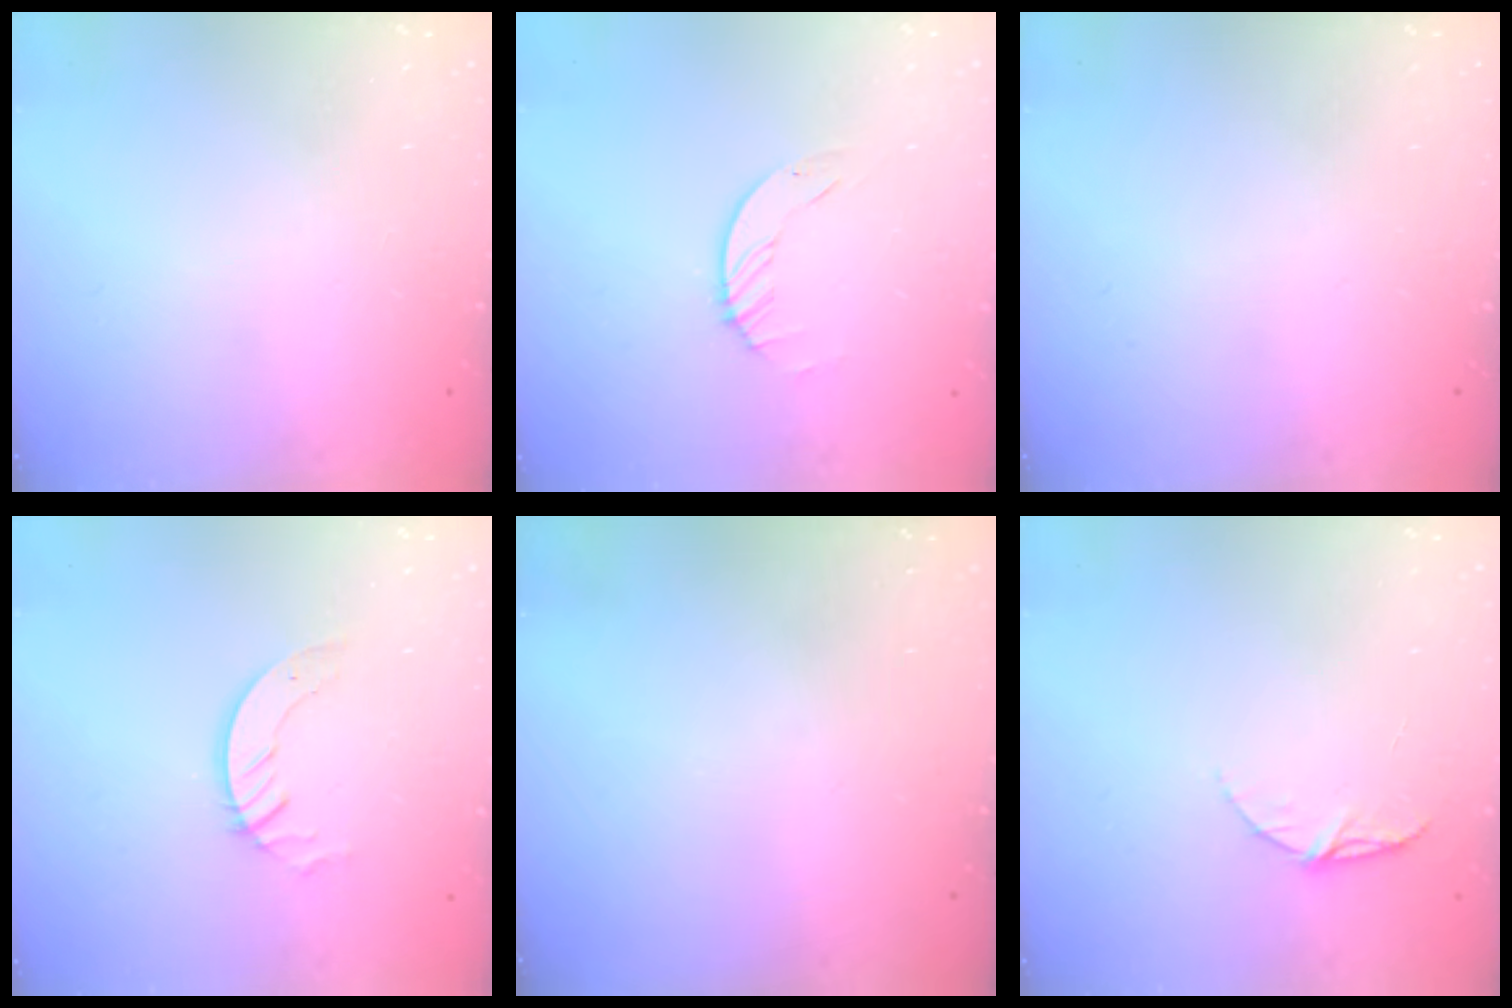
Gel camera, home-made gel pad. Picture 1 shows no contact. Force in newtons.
{"total": 1.2, "press": 1.2, "slide": 0.2}
{"total": 0.0}
{"total": 2.8, "press": 2.8, "slide": 0.2}
{"total": 0.0}
{"total": 5.6, "press": 5.6, "slide": 0.5}